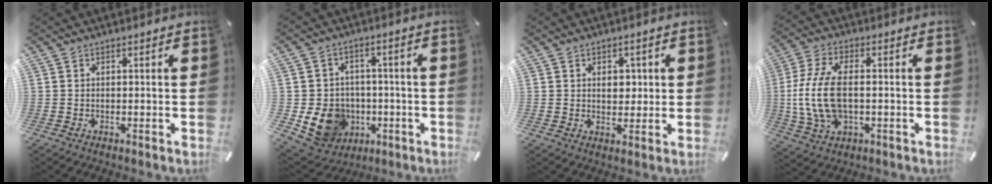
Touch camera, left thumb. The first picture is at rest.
{"total": 12.2, "force": [-2.9, 10.8, 5.0], "torque": [-0.104, 0.017, -0.039]}
{"total": 3.9, "force": [0.8, 3.1, 2.2], "torque": [-0.017, -0.006, 0.005]}
{"total": 13.2, "force": [-0.7, 7.2, 11.1], "torque": [-0.245, -0.009, -0.010]}